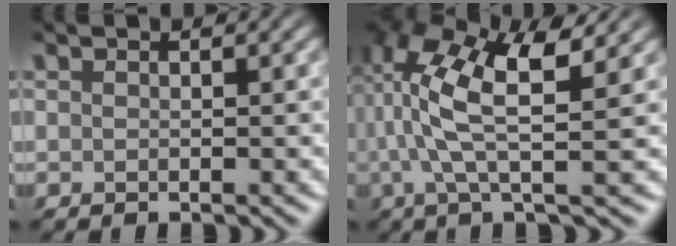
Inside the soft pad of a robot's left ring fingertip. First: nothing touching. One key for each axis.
{"total": 8.7, "fx": 2.6, "fy": 2.4, "fz": 8.0, "tx": -0.163, "ty": 0.020, "tz": 0.045}